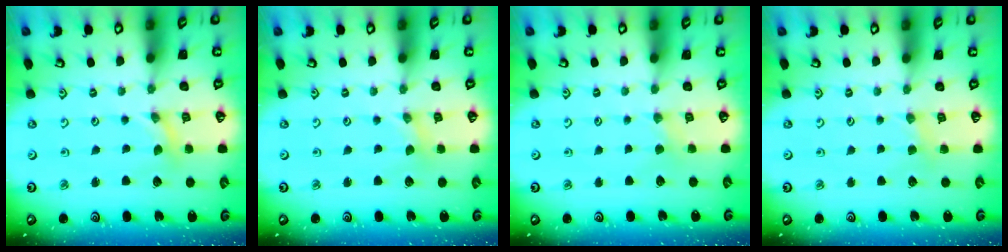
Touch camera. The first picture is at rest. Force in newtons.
{"total": 0.0}
{"total": 2.4, "press": 2.4, "slide": 0.4}
{"total": 2.2, "press": 2.2, "slide": 0.3}